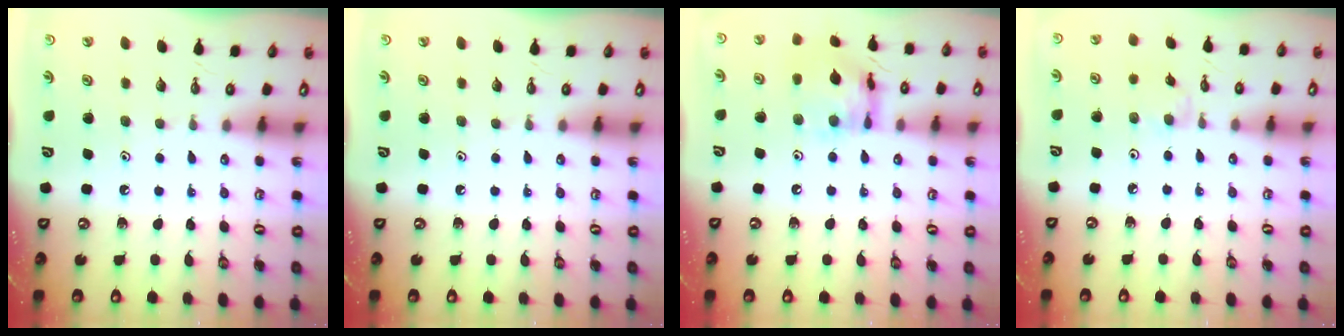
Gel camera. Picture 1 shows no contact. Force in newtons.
{"total": 0.0}
{"total": 12.8, "press": 12.8, "slide": 0.9}
{"total": 1.6, "press": 1.5, "slide": 0.4}